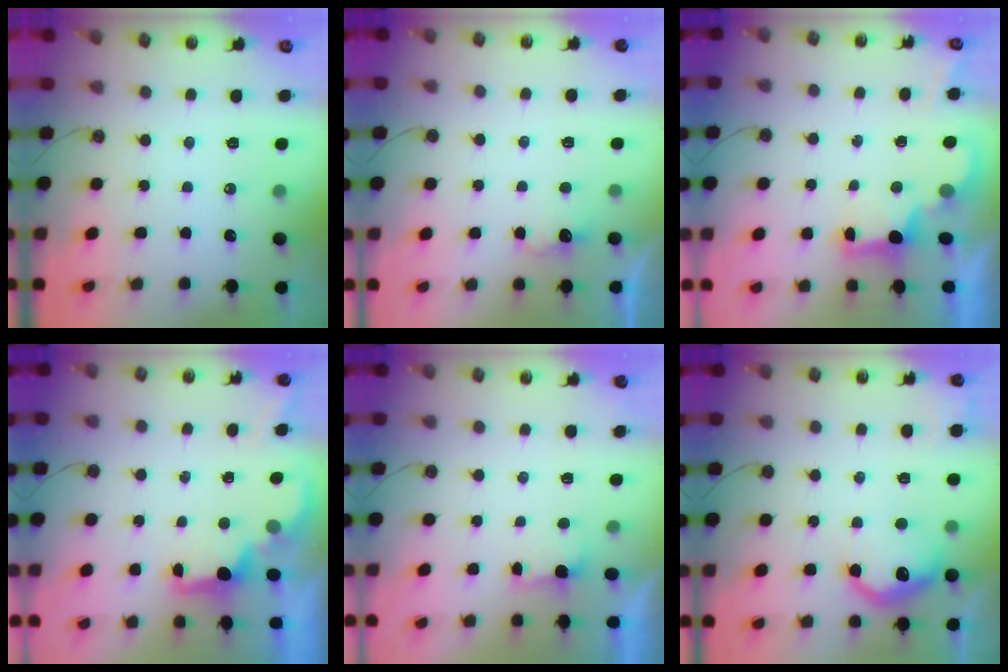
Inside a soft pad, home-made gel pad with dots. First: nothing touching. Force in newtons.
{"total": 2.6, "press": 2.6, "slide": 0.7}
{"total": 2.3, "press": 2.2, "slide": 0.7}
{"total": 2.1, "press": 1.9, "slide": 0.8}
{"total": 1.0, "press": 0.6, "slide": 0.8}
{"total": 12.7, "press": 12.7, "slide": 0.9}